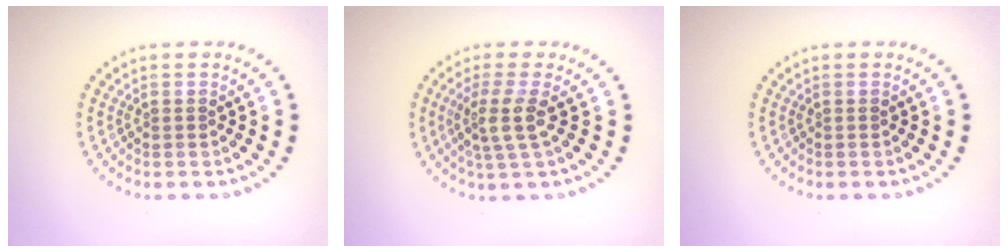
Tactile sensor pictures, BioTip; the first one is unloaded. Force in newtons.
{"total": 3.0, "press": 2.3, "slide": 1.9}
{"total": 0.0}